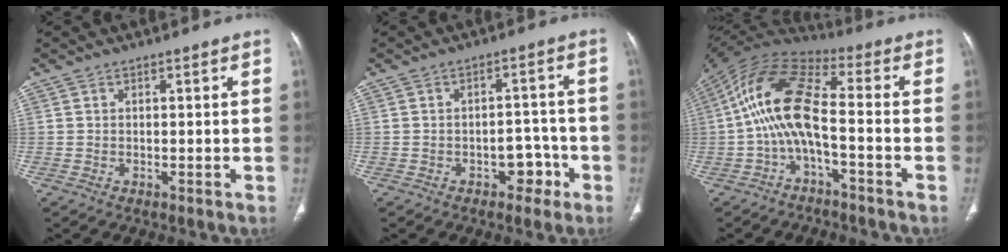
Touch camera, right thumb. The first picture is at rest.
{"total": 5.0, "force": [-2.6, 3.4, 2.7], "torque": [-0.011, 0.034, -0.035]}
{"total": 13.2, "force": [-2.6, 5.0, 12.0], "torque": [-0.241, 0.065, -0.061]}